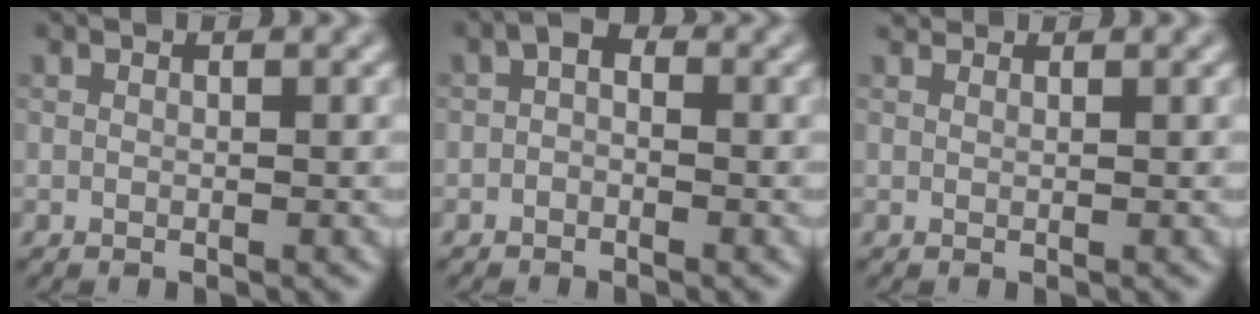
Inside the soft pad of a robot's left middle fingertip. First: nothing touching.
{"total": 1.3, "force": [-0.3, 0.9, 0.9], "torque": [-0.018, 0.002, -0.013]}
{"total": 1.7, "force": [1.5, 0.5, 0.4], "torque": [-0.015, -0.003, 0.017]}